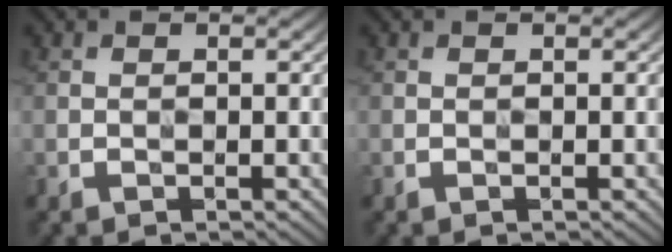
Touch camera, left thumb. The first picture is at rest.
{"total": 0.0}